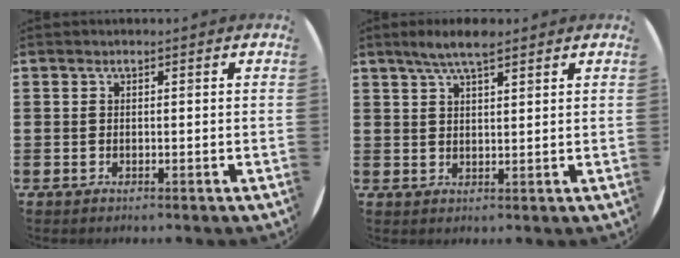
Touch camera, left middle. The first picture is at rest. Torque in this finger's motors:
{"motor_torque": [0.80, -0.69, 0.09, 0.07]}